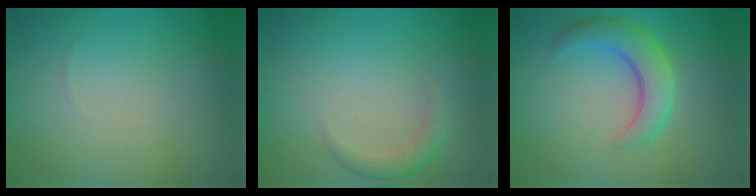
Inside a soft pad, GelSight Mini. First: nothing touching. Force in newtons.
{"total": 1.7, "press": 1.7, "slide": 0.1}
{"total": 4.2, "press": 4.2, "slide": 0.1}